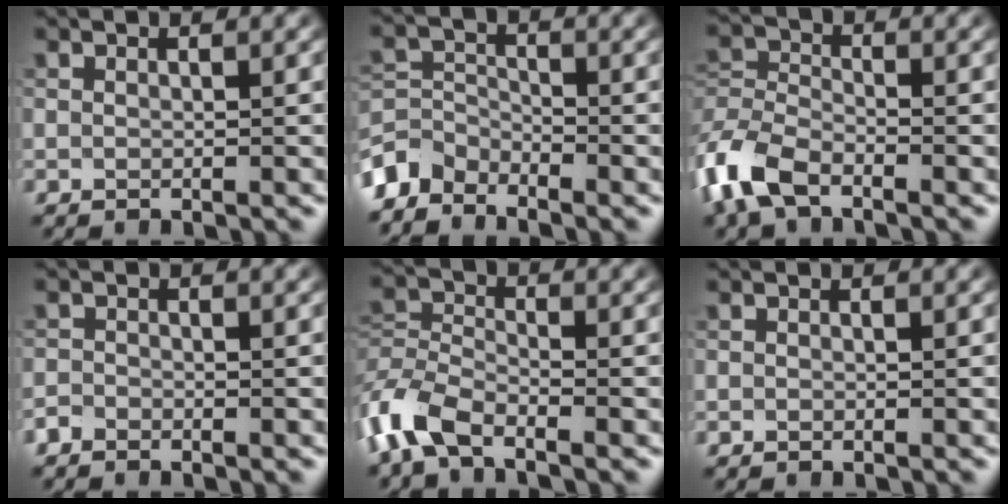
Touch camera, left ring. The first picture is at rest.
{"total": 3.8, "force": [-3.4, 1.5, 0.6], "torque": [-0.010, 0.000, -0.081]}
{"total": 5.8, "force": [-4.0, 2.7, 3.3], "torque": [-0.076, -0.004, -0.094]}
{"total": 1.0, "force": [-0.9, 0.4, 0.1], "torque": [-0.001, 0.002, -0.021]}
{"total": 5.6, "force": [-4.0, 2.3, 3.2], "torque": [-0.073, -0.003, -0.094]}
{"total": 0.0}